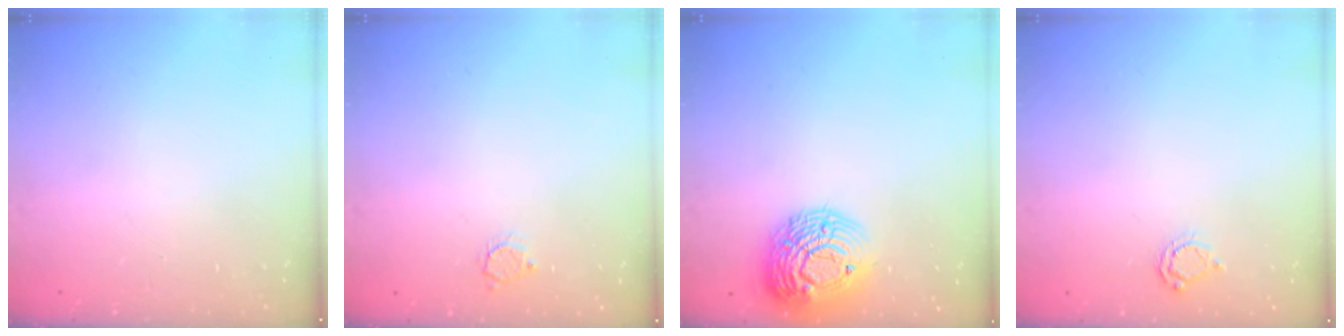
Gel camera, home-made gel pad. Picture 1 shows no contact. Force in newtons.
{"total": 2.8, "press": 2.8, "slide": 0.3}
{"total": 16.1, "press": 16.0, "slide": 1.1}
{"total": 4.0, "press": 4.0, "slide": 0.2}